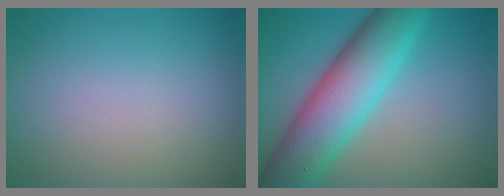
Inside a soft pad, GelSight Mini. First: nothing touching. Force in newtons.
{"total": 9.7, "press": 9.7, "slide": 0.2}